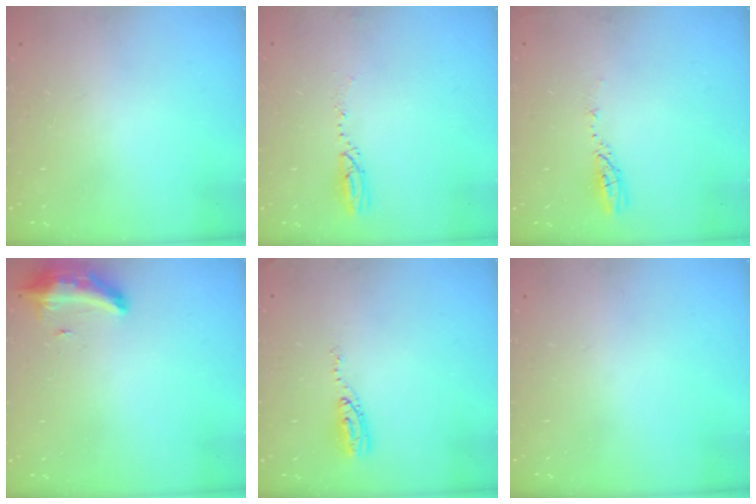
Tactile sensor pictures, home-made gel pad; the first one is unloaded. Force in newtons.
{"total": 3.3, "press": 3.2, "slide": 0.8}
{"total": 3.5, "press": 3.5, "slide": 0.1}
{"total": 8.3, "press": 8.2, "slide": 1.5}
{"total": 5.9, "press": 5.9, "slide": 0.4}
{"total": 0.0}